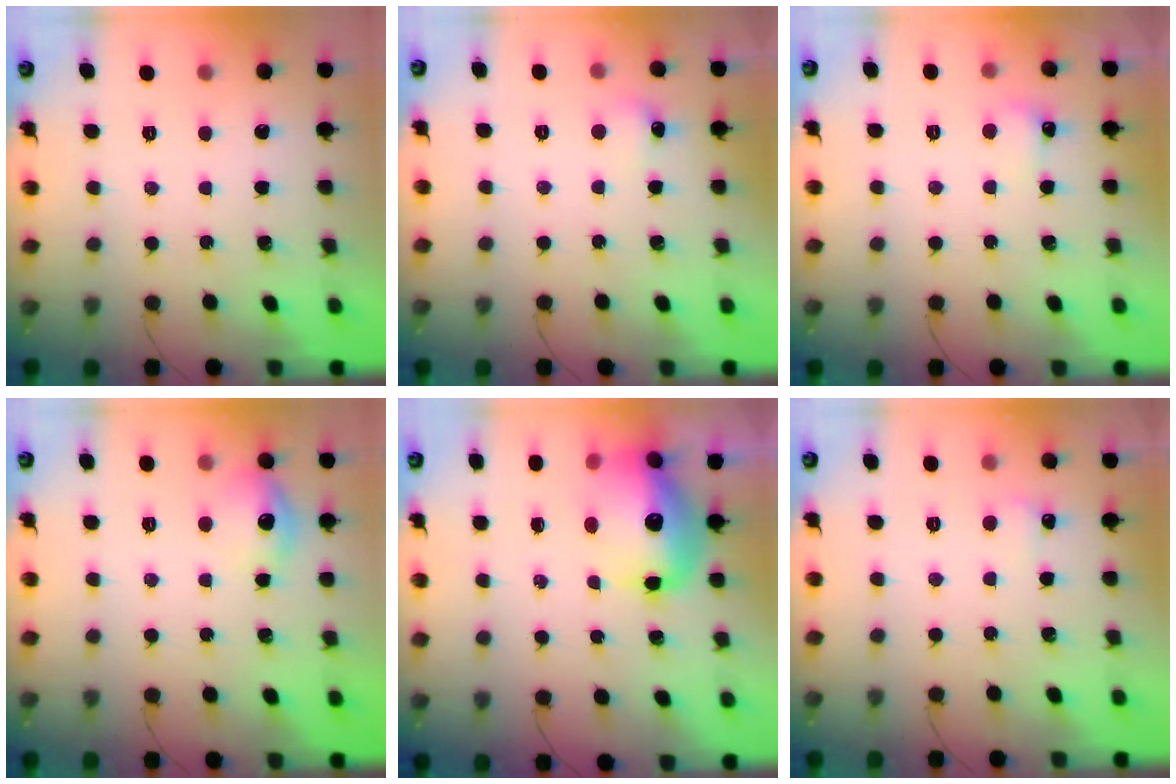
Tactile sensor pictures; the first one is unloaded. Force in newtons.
{"total": 5.6, "press": 5.4, "slide": 1.7}
{"total": 4.9, "press": 4.7, "slide": 1.4}
{"total": 9.9, "press": 9.9, "slide": 0.4}
{"total": 15.6, "press": 15.1, "slide": 3.7}
{"total": 4.0, "press": 3.9, "slide": 1.2}